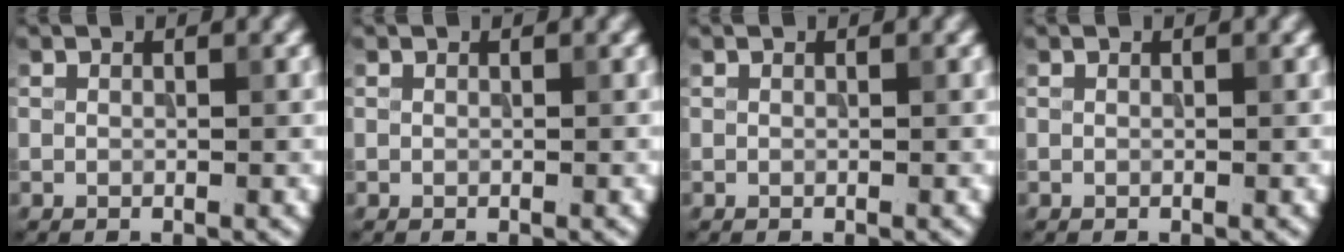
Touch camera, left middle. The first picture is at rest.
{"total": 0.0}
{"total": 0.0}
{"total": 0.0}